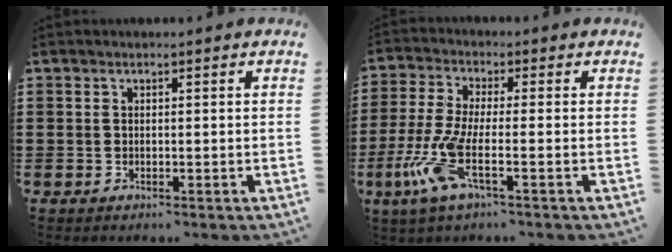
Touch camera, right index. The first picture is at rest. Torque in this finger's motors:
{"motor_torque": [2.14, 0.00, 0.55, 0.21]}